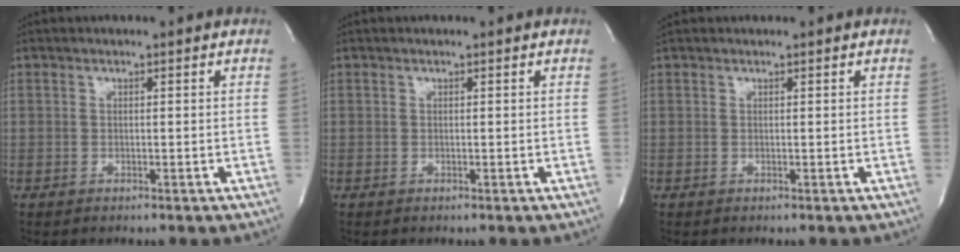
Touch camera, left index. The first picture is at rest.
{"total": 0.0}
{"total": 0.9, "force": [0.8, 0.2, 0.1], "torque": [-0.014, 0.021, 0.020]}